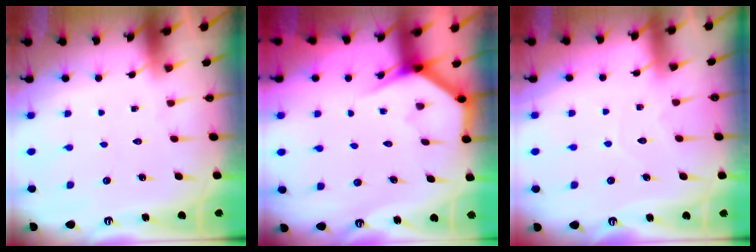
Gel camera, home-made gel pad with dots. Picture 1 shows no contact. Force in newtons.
{"total": 3.8, "press": 3.8, "slide": 0.3}
{"total": 3.8, "press": 3.7, "slide": 0.3}